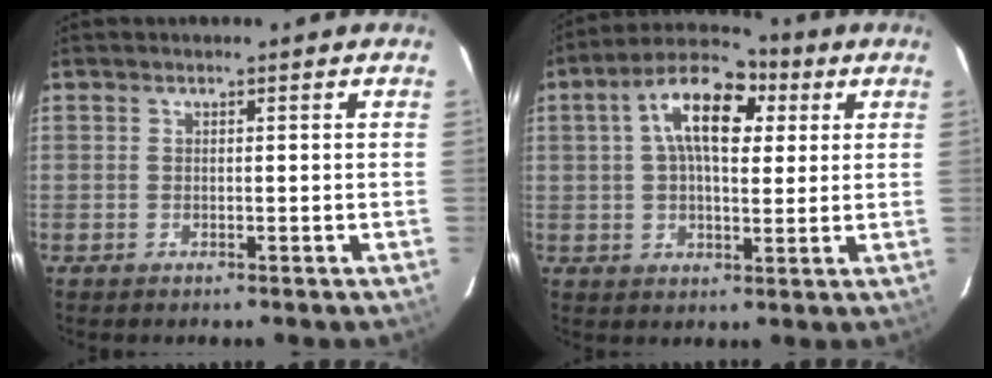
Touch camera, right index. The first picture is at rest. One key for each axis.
{"total": 13.0, "fx": 4.0, "fy": 6.6, "fz": 10.5, "tx": -0.183, "ty": 0.033, "tz": 0.055}